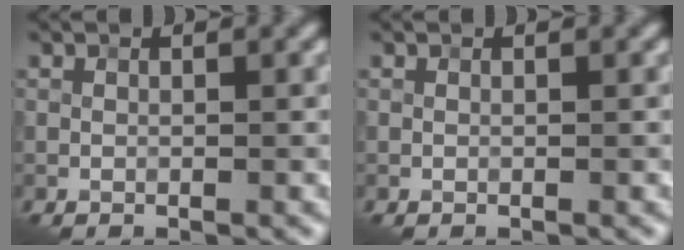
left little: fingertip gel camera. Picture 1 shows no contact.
{"total": 0.0}